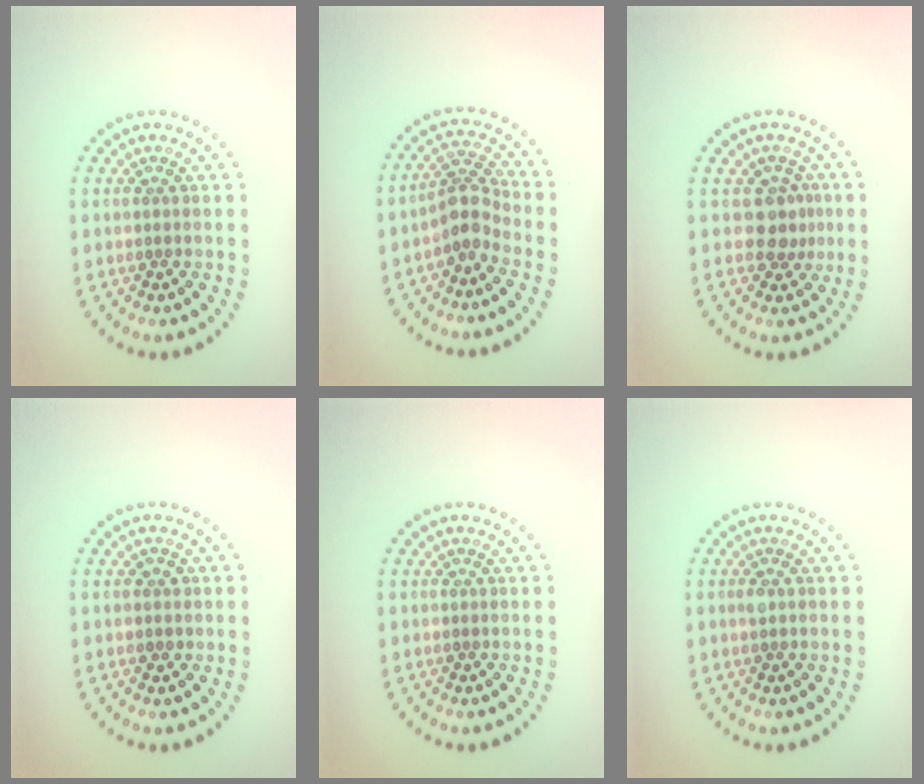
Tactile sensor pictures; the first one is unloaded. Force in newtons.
{"total": 2.7, "press": 2.1, "slide": 1.8}
{"total": 2.2, "press": 1.8, "slide": 1.3}
{"total": 1.0, "press": 0.9, "slide": 0.3}
{"total": 0.0}
{"total": 0.5, "press": 0.5, "slide": 0.3}